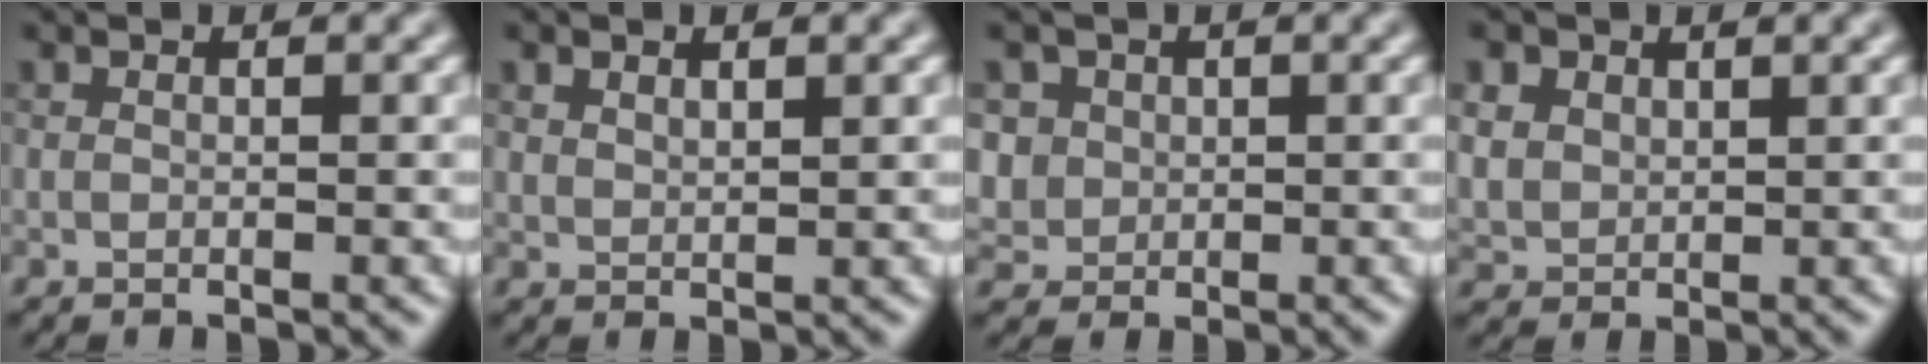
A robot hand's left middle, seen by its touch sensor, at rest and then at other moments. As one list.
[{"total": 0.6, "force": [0.5, 0.0, 0.3], "torque": [-0.011, 0.001, 0.022]}, {"total": 1.8, "force": [0.7, 1.6, 0.0], "torque": [-0.022, -0.002, 0.045]}, {"total": 2.4, "force": [1.3, 1.9, 0.8], "torque": [-0.039, 0.005, 0.039]}]